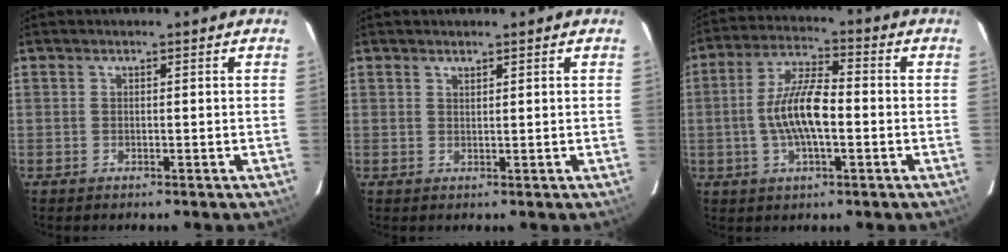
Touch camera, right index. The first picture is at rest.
{"total": 0.8, "force": [0.8, 0.2, 0.3], "torque": [-0.006, 0.001, 0.014]}
{"total": 10.4, "force": [-1.6, 3.4, 9.7], "torque": [-0.194, 0.009, -0.030]}